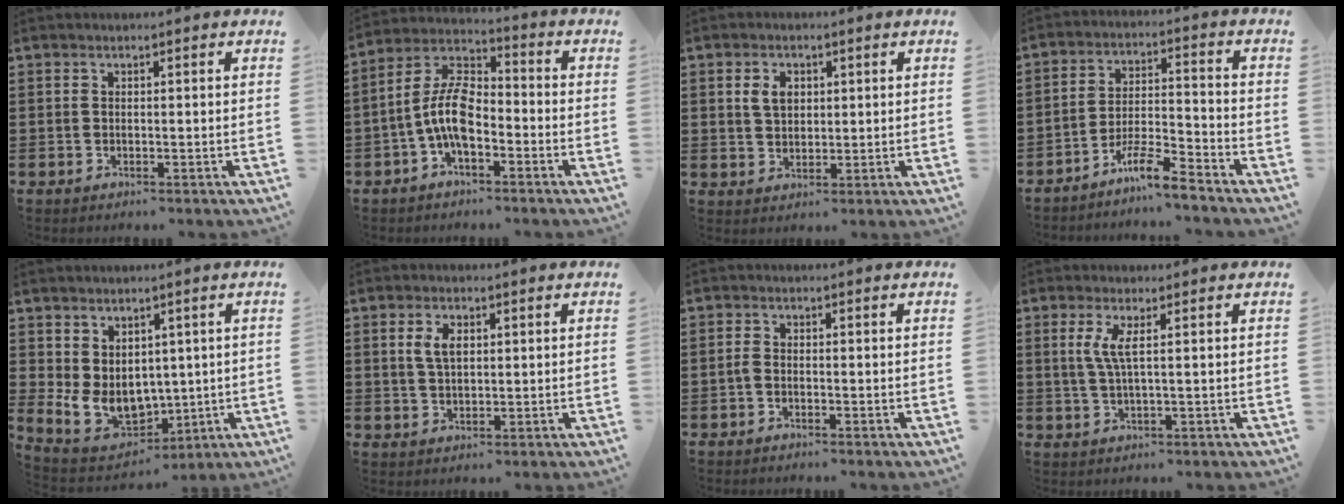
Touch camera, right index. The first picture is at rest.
{"total": 8.9, "force": [-2.6, 4.2, 7.4], "torque": [-0.188, -0.005, -0.059]}
{"total": 3.4, "force": [1.1, 2.4, 2.1], "torque": [-0.049, 0.012, 0.018]}
{"total": 6.6, "force": [-5.7, 0.3, 3.3], "torque": [-0.069, 0.000, -0.110]}
{"total": 7.8, "force": [1.5, 6.2, 4.4], "torque": [-0.113, -0.007, 0.033]}
{"total": 3.6, "force": [1.1, 1.9, 2.9], "torque": [-0.061, 0.010, 0.017]}
{"total": 1.1, "force": [-0.5, 0.5, 0.8], "torque": [-0.026, -0.003, -0.013]}
{"total": 3.5, "force": [0.8, 0.2, 3.4], "torque": [-0.076, -0.006, 0.010]}